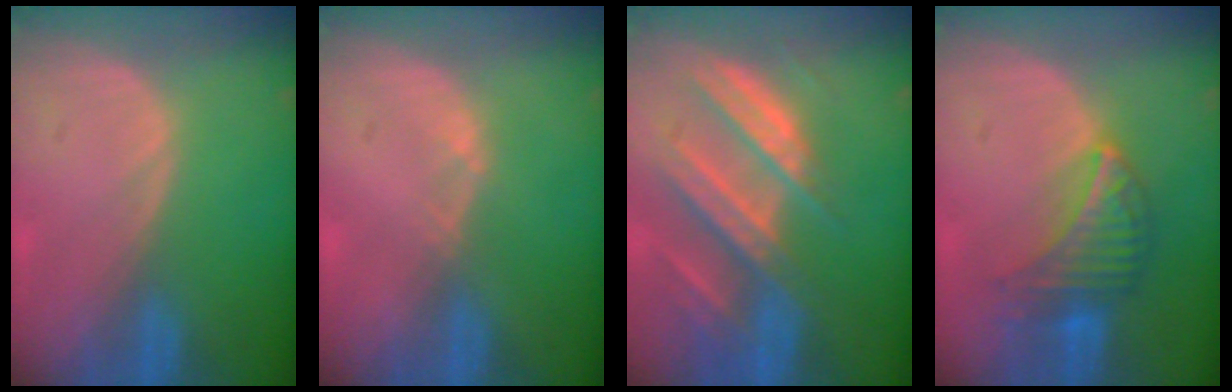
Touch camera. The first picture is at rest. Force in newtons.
{"total": 0.6, "press": 0.5, "slide": 0.2}
{"total": 9.9, "press": 8.7, "slide": 4.6}
{"total": 6.7, "press": 6.6, "slide": 1.2}